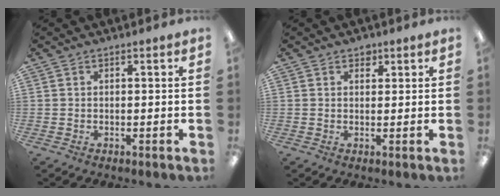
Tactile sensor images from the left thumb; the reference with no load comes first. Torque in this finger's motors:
{"motor_torque": [0.15, 0.09, 0.24, 0.16, 0.00]}